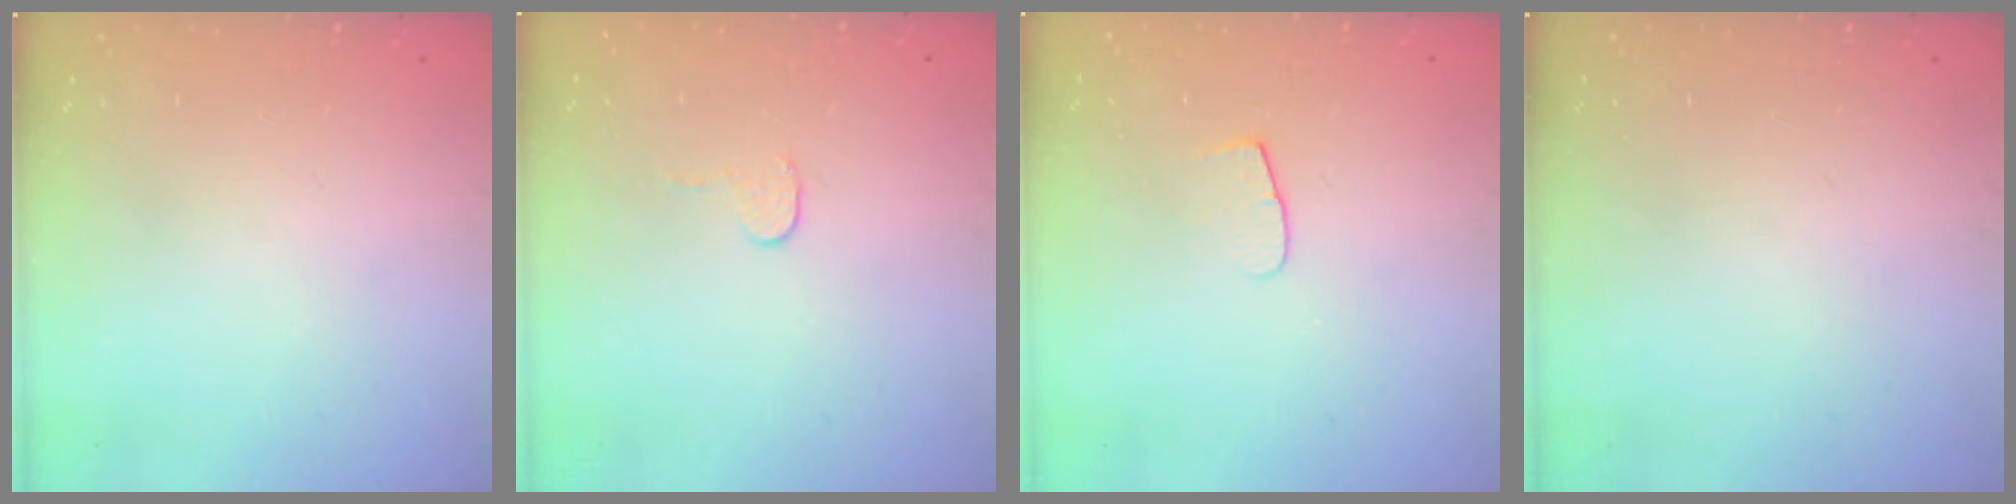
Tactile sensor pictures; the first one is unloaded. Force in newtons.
{"total": 3.7, "press": 3.7, "slide": 0.3}
{"total": 5.2, "press": 5.2, "slide": 0.6}
{"total": 0.0}